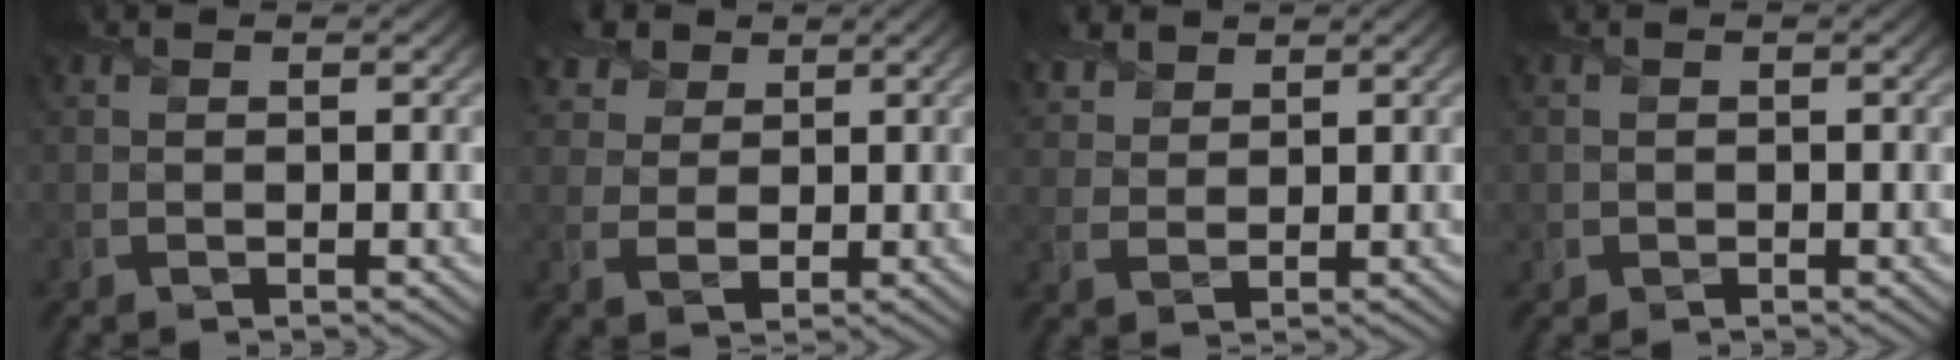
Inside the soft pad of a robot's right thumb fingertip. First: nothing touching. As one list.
[{"total": 5.4, "force": [3.1, 3.9, 2.1], "torque": [-0.066, 0.001, 0.062]}, {"total": 3.9, "force": [3.0, 2.1, 1.4], "torque": [-0.042, 0.008, 0.064]}, {"total": 0.9, "force": [0.0, 0.9, 0.0], "torque": [0.002, -0.007, -0.002]}]